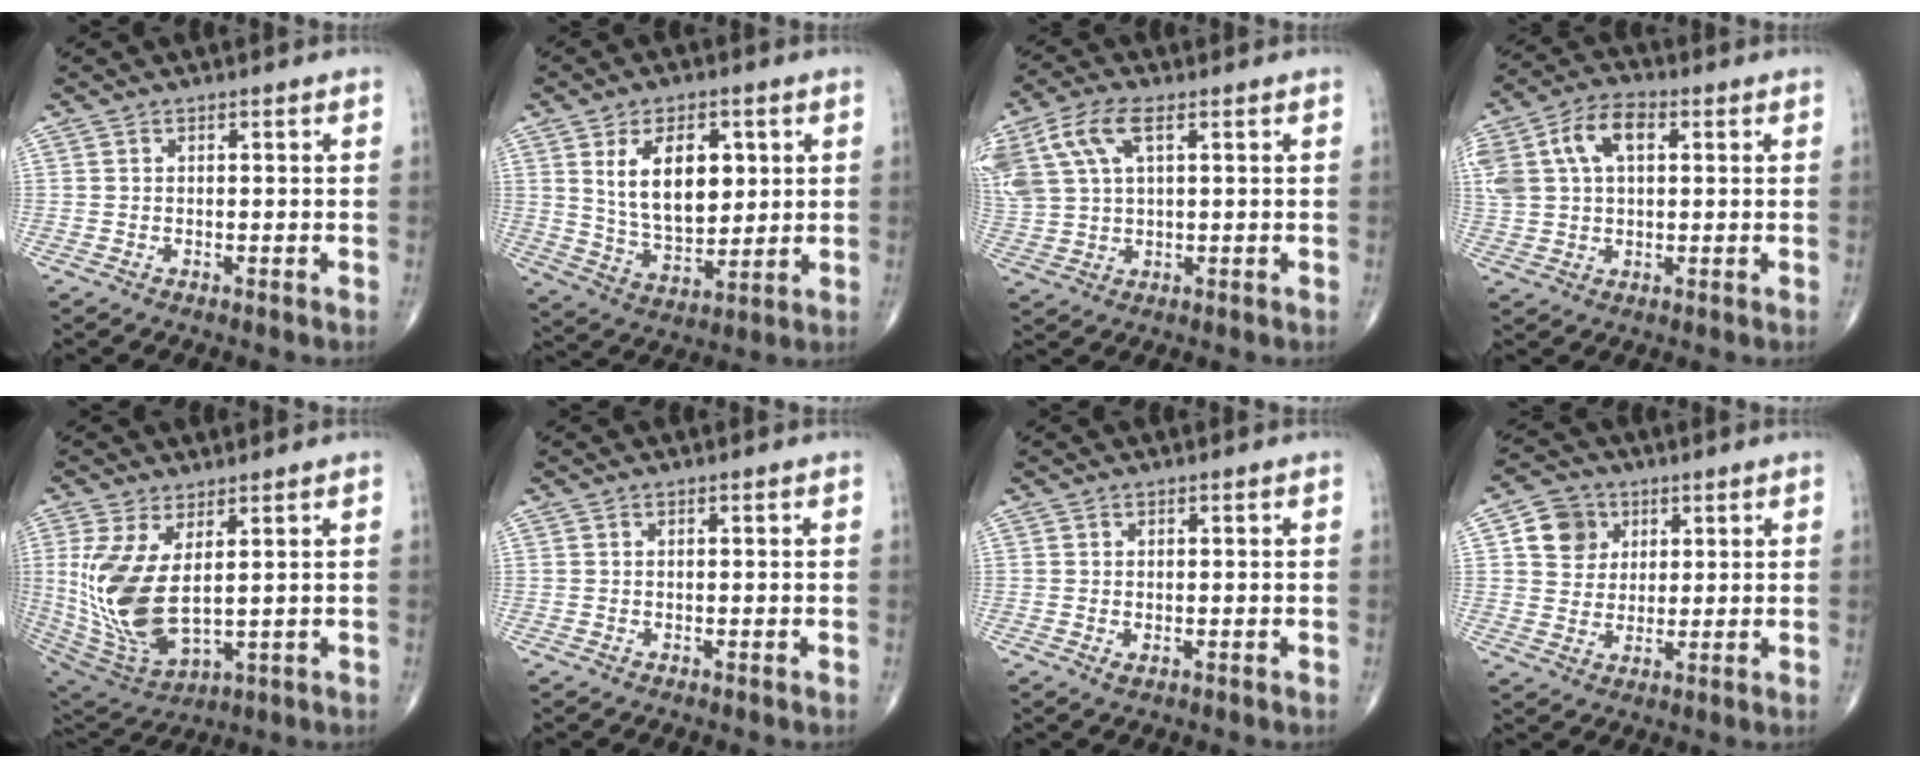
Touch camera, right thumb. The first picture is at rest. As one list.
[{"total": 13.6, "force": [3.6, 7.8, 10.6], "torque": [-0.151, -0.022, 0.074]}, {"total": 12.8, "force": [5.1, 6.5, 9.8], "torque": [-0.239, 0.011, 0.101]}, {"total": 14.8, "force": [4.2, 9.4, 10.5], "torque": [-0.235, 0.023, 0.076]}, {"total": 15.1, "force": [2.2, 6.9, 13.2], "torque": [-0.286, -0.029, 0.065]}, {"total": 0.0}, {"total": 1.0, "force": [-0.2, 0.6, 0.8], "torque": [-0.015, -0.003, -0.002]}, {"total": 7.5, "force": [2.6, 6.6, 2.5], "torque": [-0.014, -0.006, 0.045]}]